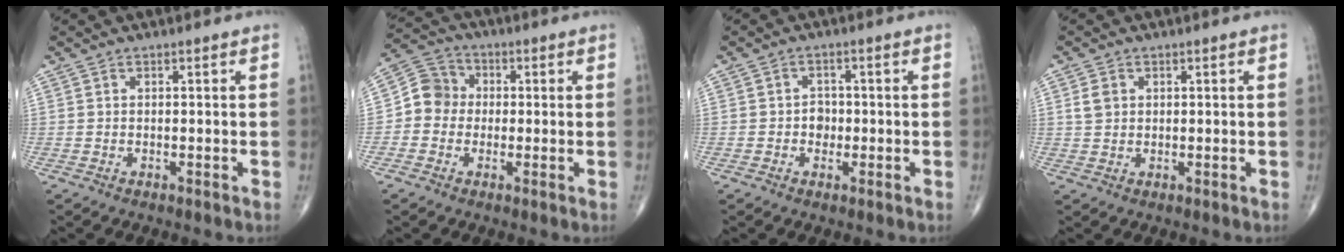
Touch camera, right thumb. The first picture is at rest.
{"total": 6.9, "force": [-0.6, 6.4, 2.6], "torque": [-0.024, 0.025, -0.027]}
{"total": 2.6, "force": [-0.5, 2.2, 1.3], "torque": [-0.003, 0.007, -0.011]}
{"total": 2.6, "force": [0.8, 2.1, 1.4], "torque": [-0.023, 0.002, 0.018]}